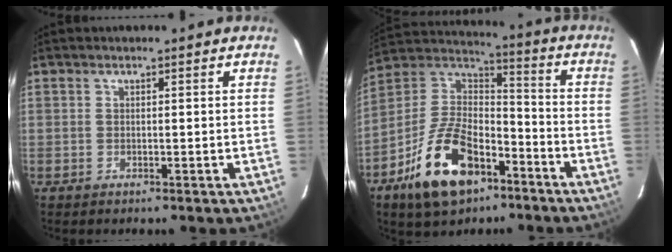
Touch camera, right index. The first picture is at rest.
{"total": 19.2, "force": [-10.2, 10.4, 12.5], "torque": [-0.266, 0.012, -0.174]}